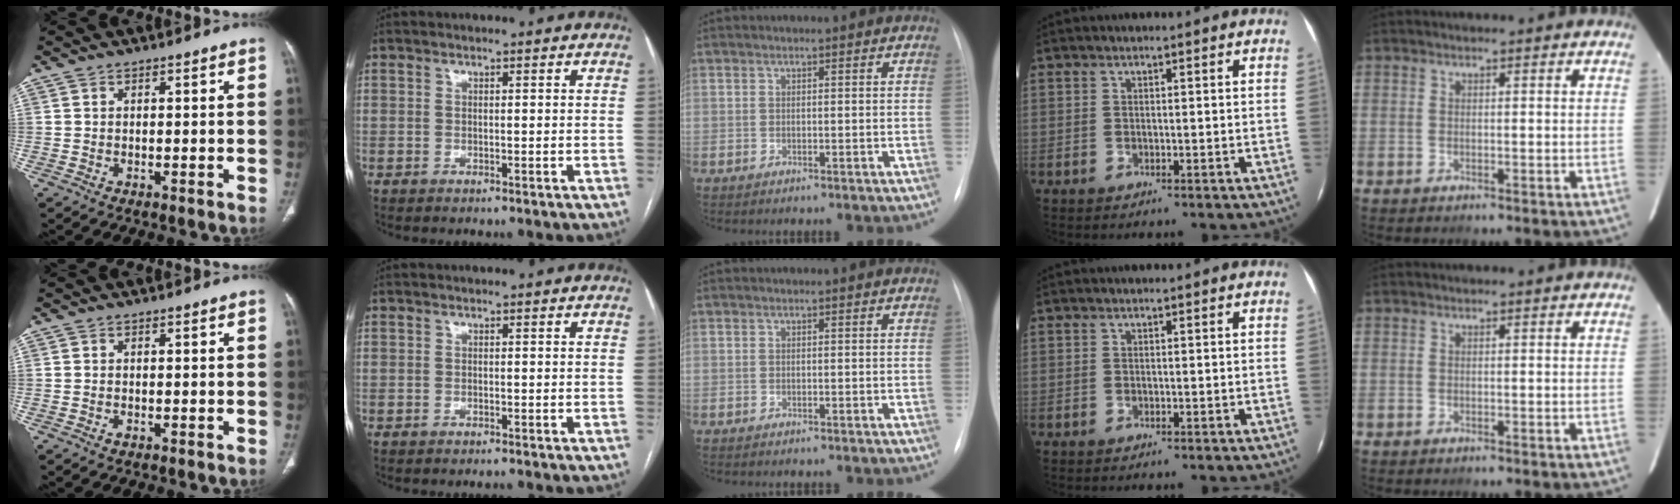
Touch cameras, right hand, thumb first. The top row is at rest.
{"thumb": {"total": 0.5, "force": [-0.3, 0.3, 0.4], "torque": [-0.009, 0.000, -0.004]}, "index": {"total": 0.8, "force": [-0.7, 0.0, 0.3], "torque": [-0.010, -0.001, -0.010]}}